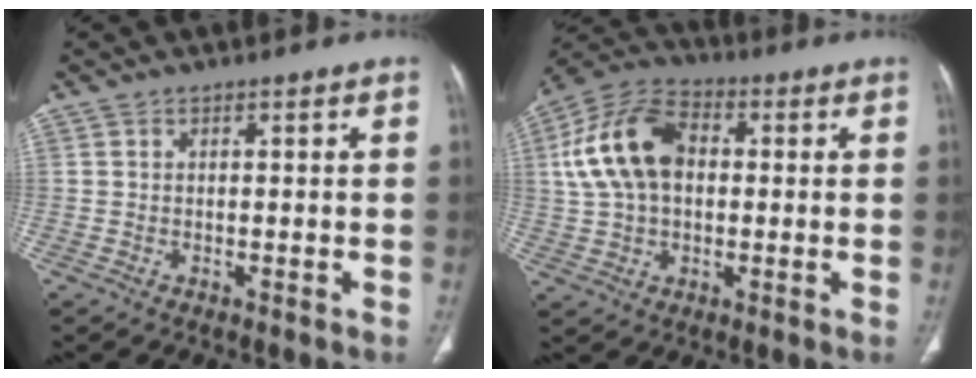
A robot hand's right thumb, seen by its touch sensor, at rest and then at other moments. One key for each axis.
{"total": 14.8, "fx": 1.9, "fy": 9.9, "fz": 10.9, "tx": -0.199, "ty": 0.026, "tz": 0.027}